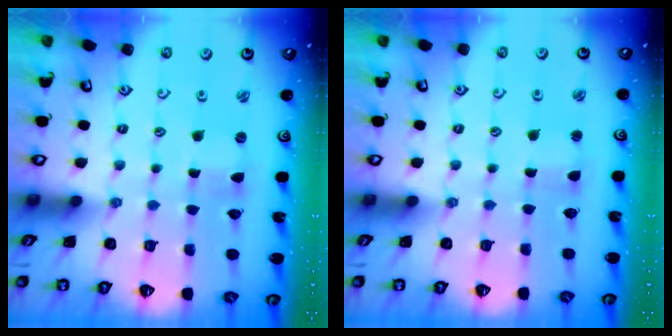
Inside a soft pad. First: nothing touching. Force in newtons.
{"total": 1.7, "press": 1.7, "slide": 0.2}